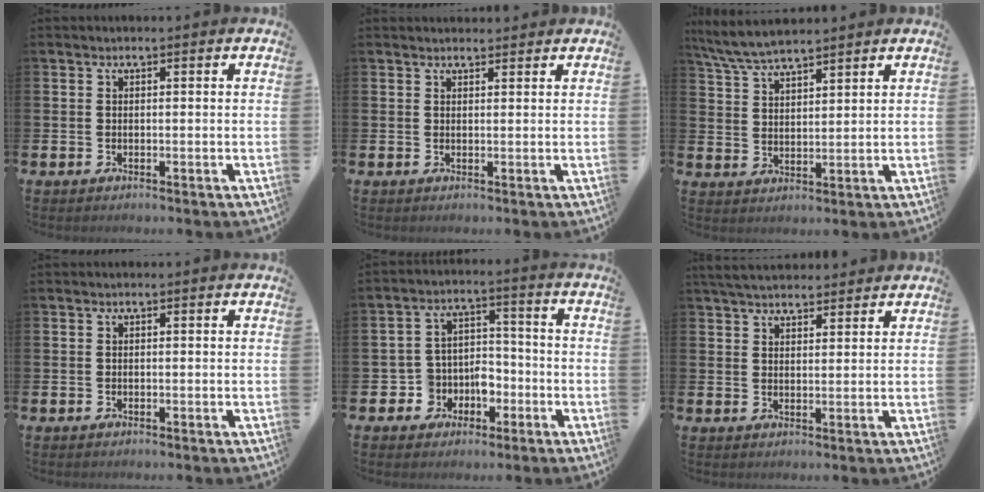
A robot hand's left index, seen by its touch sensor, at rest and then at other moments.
{"total": 1.3, "force": [1.2, 0.3, 0.0], "torque": [0.012, -0.006, 0.019]}
{"total": 6.1, "force": [5.7, 0.8, 1.8], "torque": [-0.054, -0.018, 0.105]}
{"total": 0.0}
{"total": 5.5, "force": [-2.0, 5.0, 1.2], "torque": [-0.041, 0.004, -0.036]}
{"total": 4.4, "force": [4.2, 1.2, 0.9], "torque": [-0.022, -0.014, 0.076]}